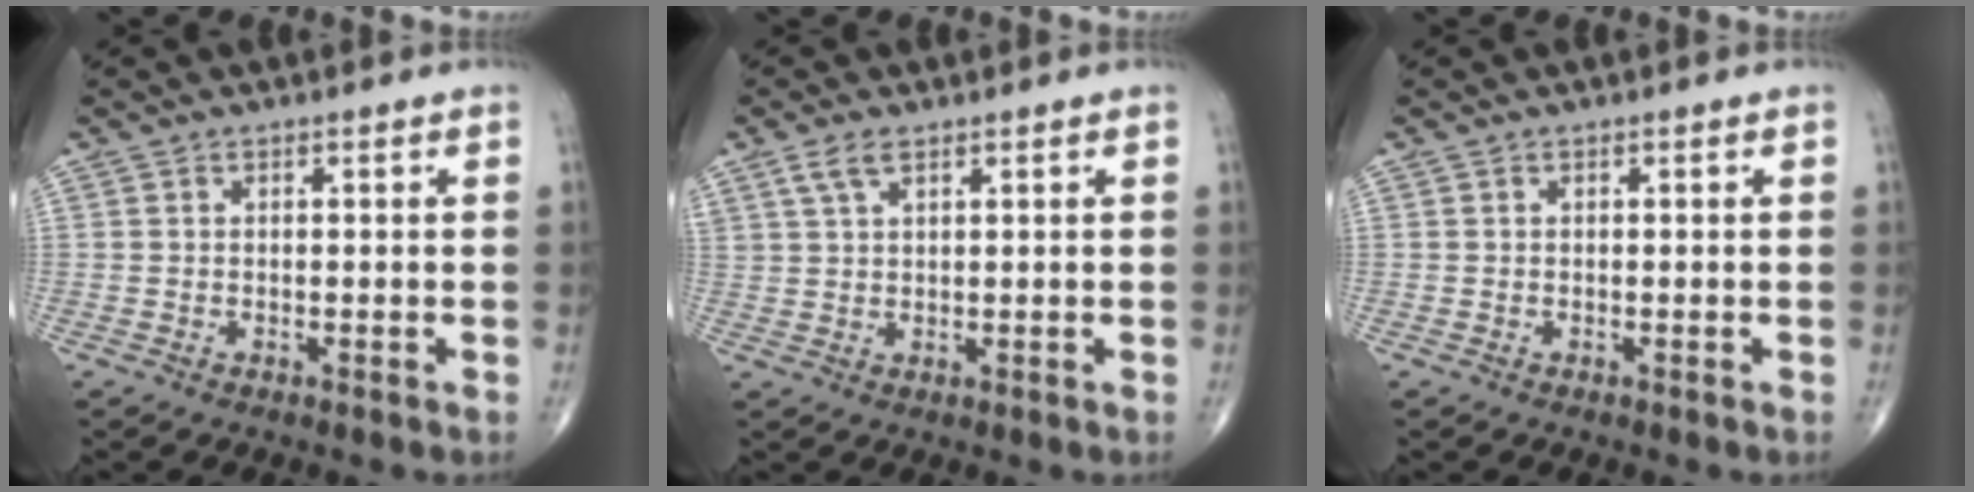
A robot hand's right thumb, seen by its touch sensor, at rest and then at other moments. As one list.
[{"total": 3.3, "force": [2.0, 1.5, 2.2], "torque": [-0.049, 0.002, 0.046]}, {"total": 0.0}]